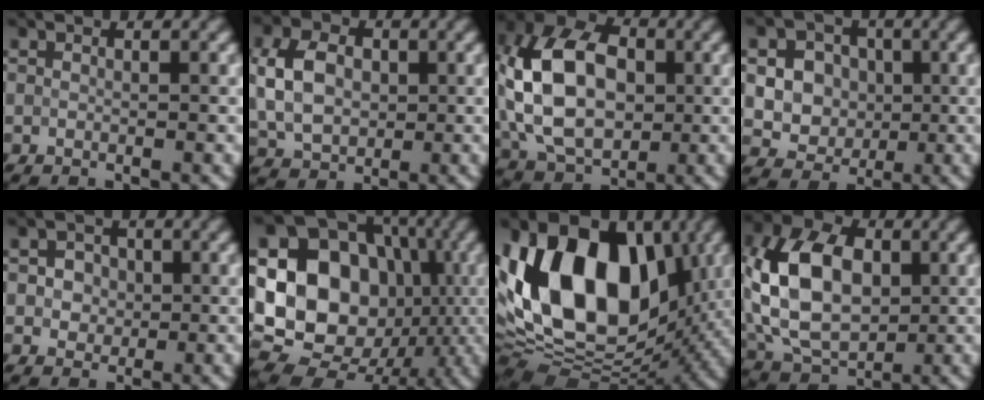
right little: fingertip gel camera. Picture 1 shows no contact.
{"total": 5.9, "force": [0.7, 4.3, 3.9], "torque": [-0.093, 0.011, 0.010]}
{"total": 13.1, "force": [0.9, 8.9, 9.6], "torque": [-0.204, 0.019, 0.014]}
{"total": 6.4, "force": [1.0, 5.5, 2.9], "torque": [-0.049, 0.021, 0.008]}
{"total": 3.0, "force": [0.7, 2.6, 1.4], "torque": [-0.017, 0.009, 0.002]}
{"total": 18.4, "force": [0.3, 15.2, 10.5], "torque": [-0.167, 0.010, -0.011]}
{"total": 16.7, "force": [2.2, 10.8, 12.5], "torque": [-0.231, 0.013, 0.022]}
{"total": 11.7, "force": [0.9, 7.9, 8.6], "torque": [-0.190, 0.020, 0.010]}